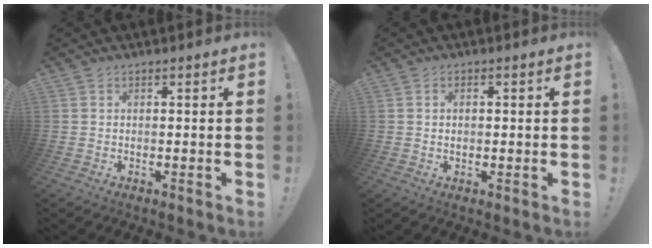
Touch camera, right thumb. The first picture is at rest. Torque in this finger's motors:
{"motor_torque": [0.23, -0.39, -0.23, 0.24, -0.01]}